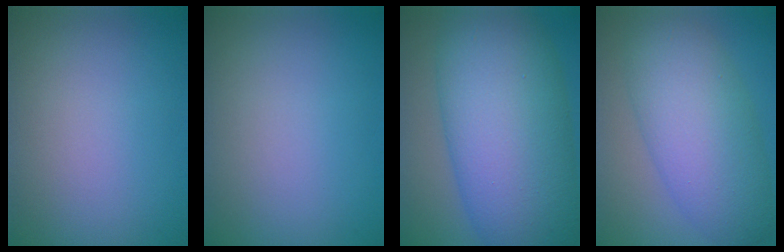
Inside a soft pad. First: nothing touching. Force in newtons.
{"total": 0.0}
{"total": 14.5, "press": 14.5, "slide": 0.1}
{"total": 8.3, "press": 8.3, "slide": 0.2}